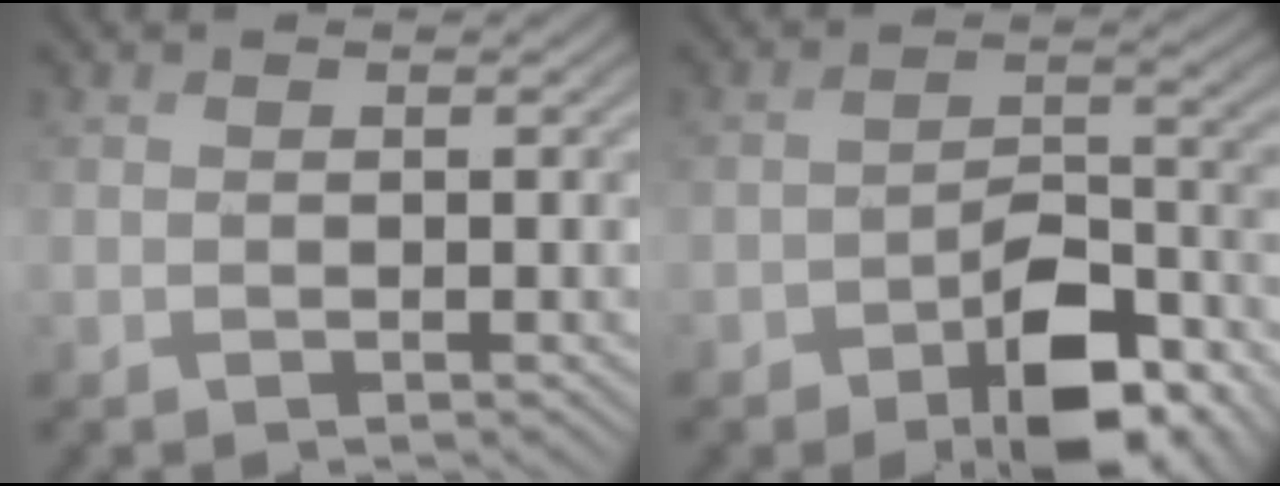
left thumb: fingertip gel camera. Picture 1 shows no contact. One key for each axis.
{"total": 9.3, "fx": -5.5, "fy": 4.2, "fz": 6.3, "tx": -0.094, "ty": -0.004, "tz": -0.087}